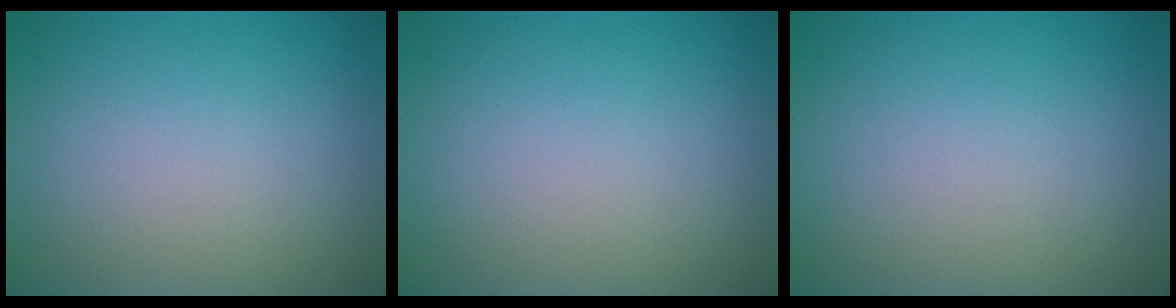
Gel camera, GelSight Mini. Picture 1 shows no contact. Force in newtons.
{"total": 0.0}
{"total": 0.0}